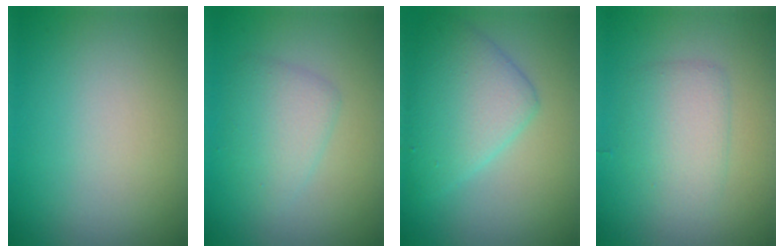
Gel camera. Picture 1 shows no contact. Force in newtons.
{"total": 2.7, "press": 2.7, "slide": 0.1}
{"total": 5.4, "press": 5.4, "slide": 0.2}
{"total": 2.9, "press": 2.9, "slide": 0.2}